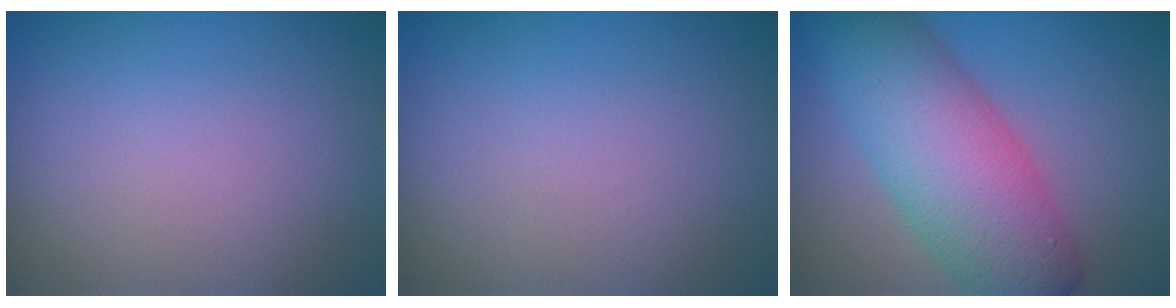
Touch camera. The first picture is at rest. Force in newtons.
{"total": 0.0}
{"total": 9.5, "press": 9.5, "slide": 0.1}